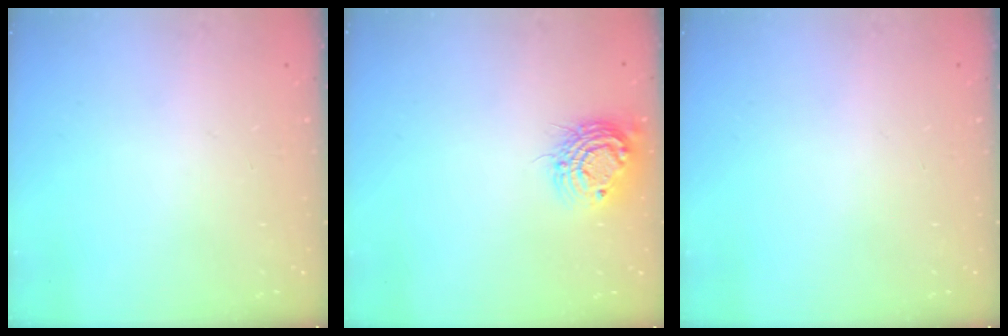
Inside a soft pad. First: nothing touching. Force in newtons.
{"total": 12.1, "press": 12.0, "slide": 0.9}
{"total": 0.0}